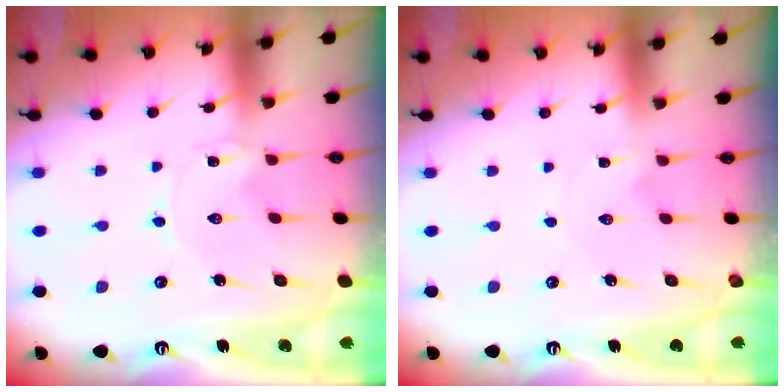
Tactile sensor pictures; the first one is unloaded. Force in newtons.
{"total": 0.6, "press": 0.6, "slide": 0.1}